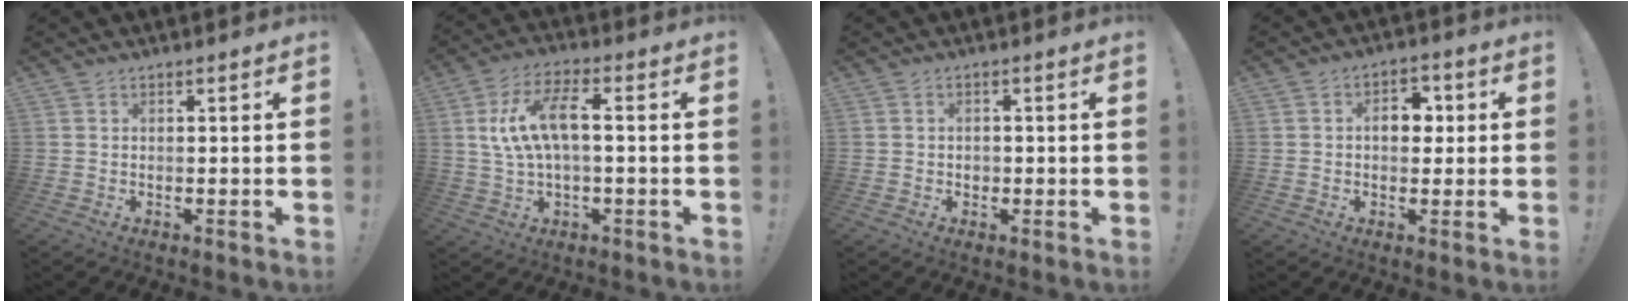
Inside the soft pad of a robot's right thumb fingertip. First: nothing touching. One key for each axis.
{"total": 12.2, "fx": 1.4, "fy": 5.1, "fz": 11.0, "tx": -0.203, "ty": 0.007, "tz": 0.024}
{"total": 1.3, "fx": -0.2, "fy": 1.1, "fz": 0.6, "tx": -0.001, "ty": 0.001, "tz": -0.006}
{"total": 7.9, "fx": 0.9, "fy": 5.5, "fz": 5.5, "tx": -0.068, "ty": 0.009, "tz": 0.013}